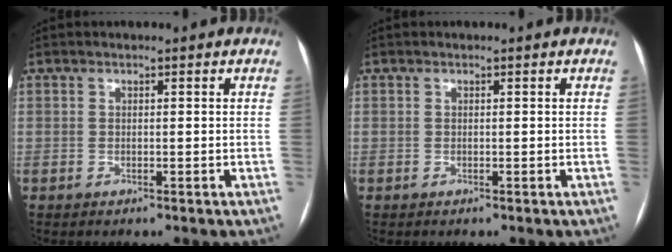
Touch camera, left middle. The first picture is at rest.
{"total": 0.0}